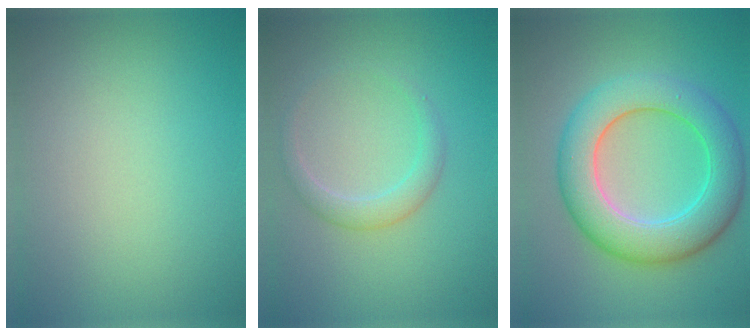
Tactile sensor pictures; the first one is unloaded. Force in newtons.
{"total": 1.9, "press": 1.9, "slide": 0.1}
{"total": 7.6, "press": 7.6, "slide": 0.1}